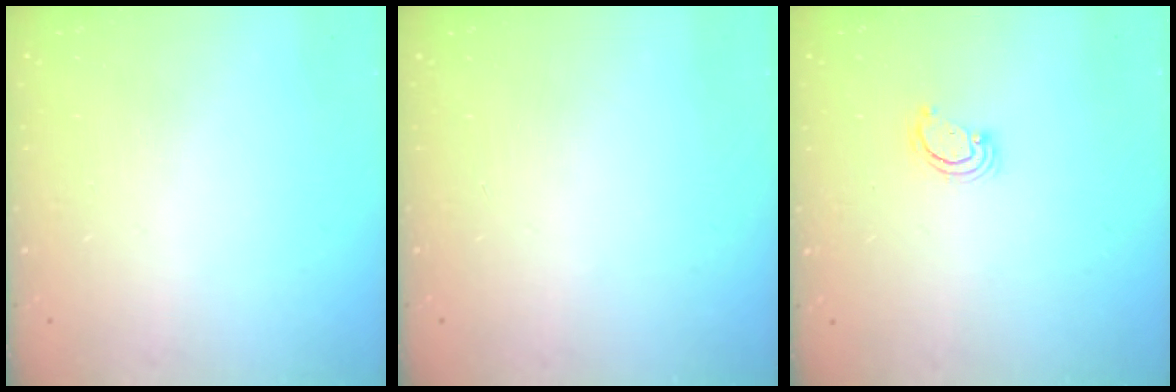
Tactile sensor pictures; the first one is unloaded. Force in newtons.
{"total": 0.0}
{"total": 2.6, "press": 2.6, "slide": 0.3}